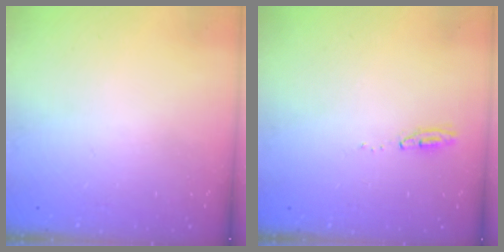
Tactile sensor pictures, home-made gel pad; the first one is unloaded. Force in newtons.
{"total": 11.2, "press": 5.8, "slide": 9.6}